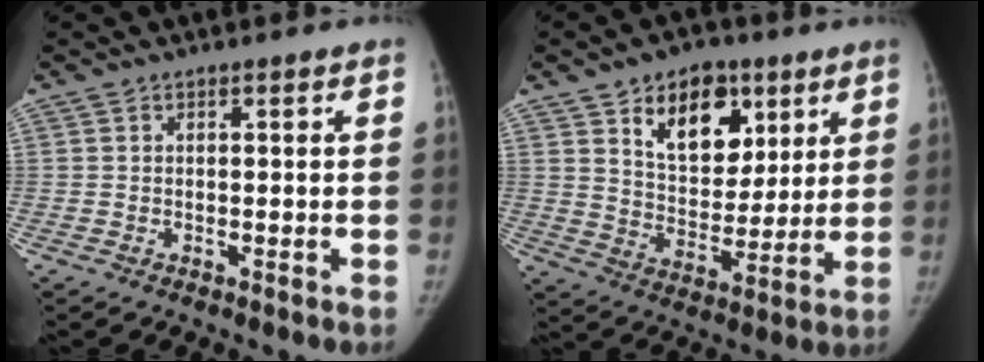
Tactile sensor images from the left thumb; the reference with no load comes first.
{"total": 15.1, "force": [7.5, 9.7, 8.9], "torque": [-0.089, -0.040, 0.129]}